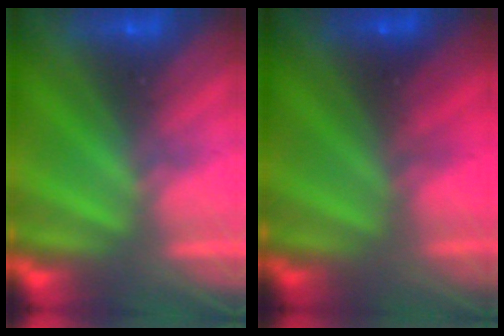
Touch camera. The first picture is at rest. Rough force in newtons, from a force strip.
{"total": 2.1}